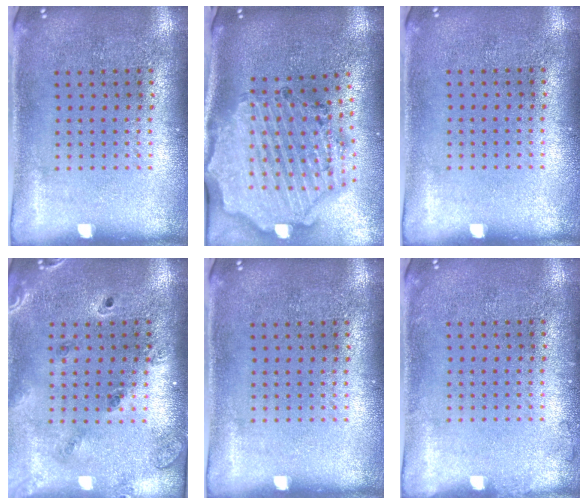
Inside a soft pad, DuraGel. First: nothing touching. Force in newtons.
{"total": 3.0, "press": 2.7, "slide": 1.3}
{"total": 0.0}
{"total": 1.4, "press": 1.3, "slide": 0.2}
{"total": 0.0}
{"total": 0.6, "press": 0.6, "slide": 0.2}